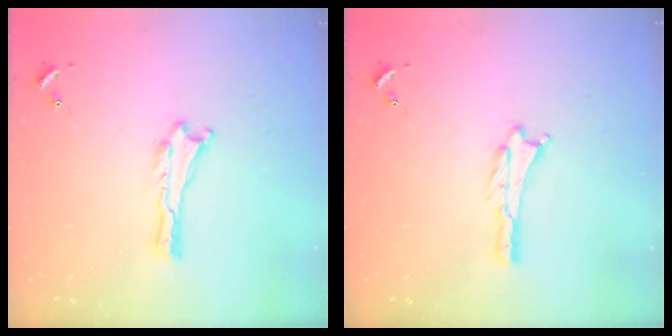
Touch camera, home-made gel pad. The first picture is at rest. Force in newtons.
{"total": 0.9, "press": 0.9, "slide": 0.2}